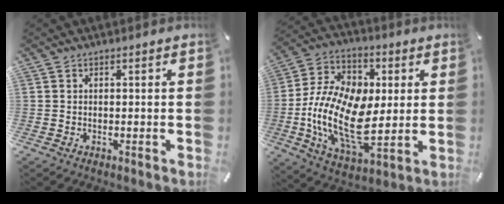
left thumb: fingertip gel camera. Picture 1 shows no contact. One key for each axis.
{"total": 20.1, "fx": -1.6, "fy": 12.6, "fz": 15.6, "tx": -0.328, "ty": -0.009, "tz": -0.026}